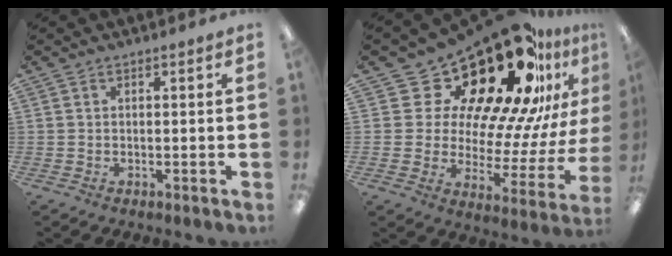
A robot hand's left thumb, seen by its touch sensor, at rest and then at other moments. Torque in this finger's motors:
{"motor_torque": [0.73, 1.92, 1.51, -1.26, 0.04]}